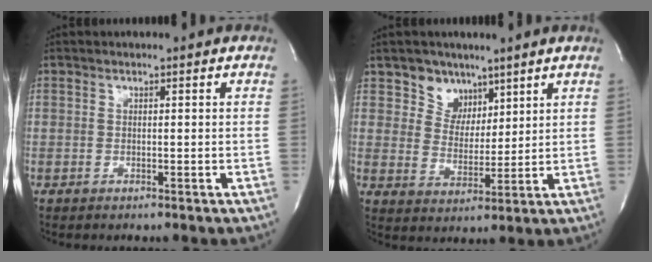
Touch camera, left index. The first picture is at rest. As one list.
[{"total": 5.2, "force": [3.7, 3.6, 0.5], "torque": [-0.008, -0.001, 0.073]}]